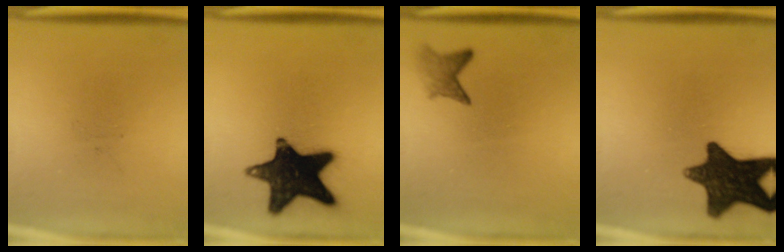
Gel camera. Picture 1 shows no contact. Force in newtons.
{"total": 17.7}
{"total": 2.4}
{"total": 14.4}